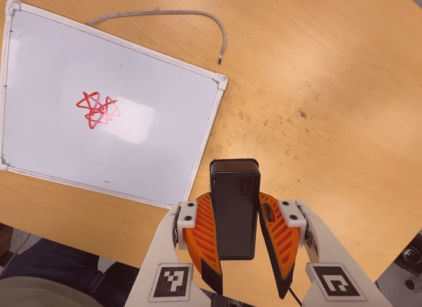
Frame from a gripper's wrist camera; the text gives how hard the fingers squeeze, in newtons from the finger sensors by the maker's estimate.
{"total": 8.8, "left": 7.8, "right": 9.7}